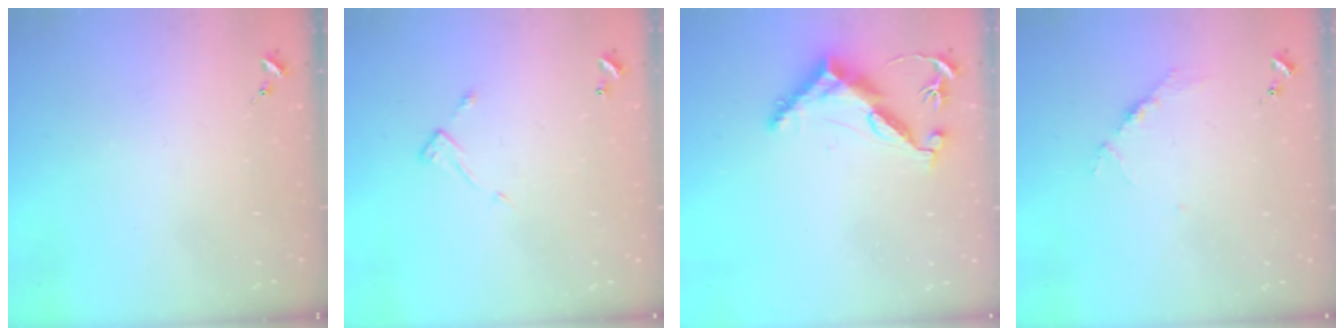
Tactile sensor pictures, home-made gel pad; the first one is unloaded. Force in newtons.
{"total": 5.5, "press": 5.5, "slide": 0.2}
{"total": 11.7, "press": 11.7, "slide": 1.0}
{"total": 3.9, "press": 3.8, "slide": 0.5}